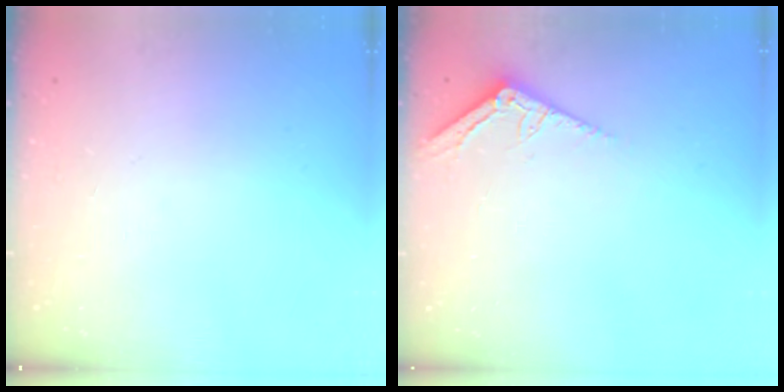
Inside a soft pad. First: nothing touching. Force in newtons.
{"total": 3.2, "press": 3.2, "slide": 0.3}